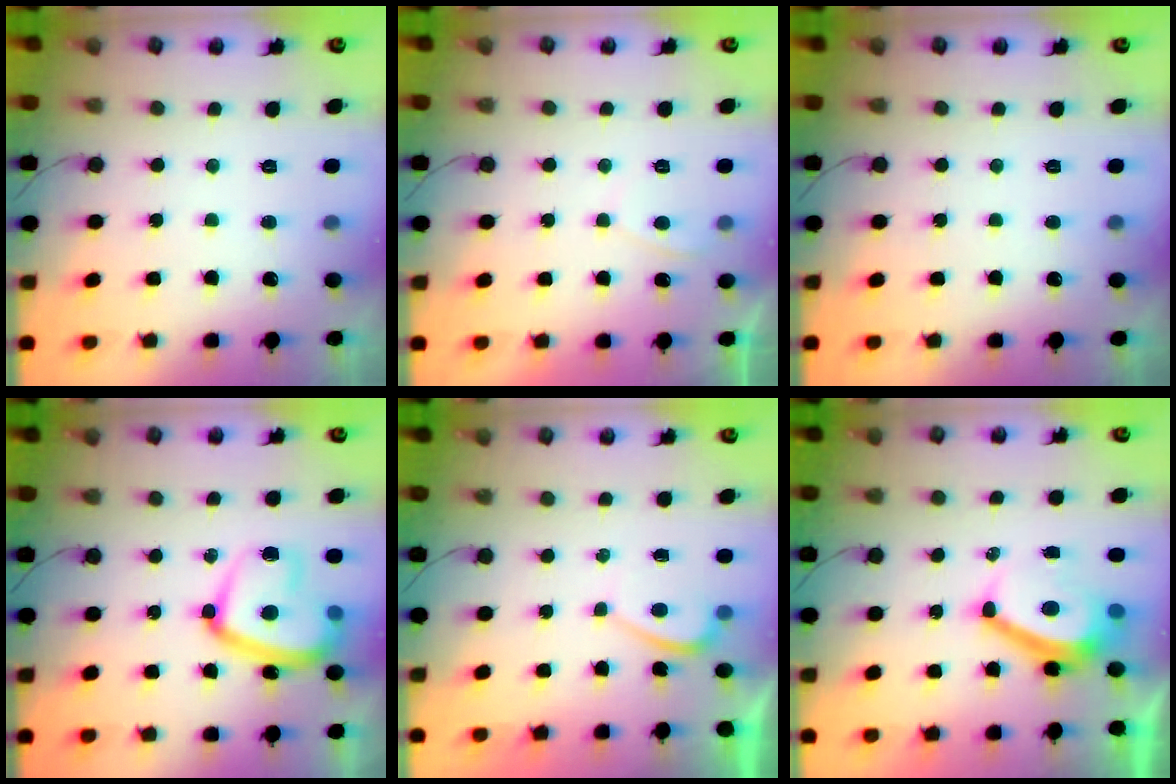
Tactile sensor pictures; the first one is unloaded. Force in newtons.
{"total": 1.0, "press": 0.8, "slide": 0.5}
{"total": 0.0}
{"total": 17.6, "press": 17.6, "slide": 1.6}
{"total": 0.7, "press": 0.5, "slide": 0.5}
{"total": 8.5, "press": 8.4, "slide": 0.7}